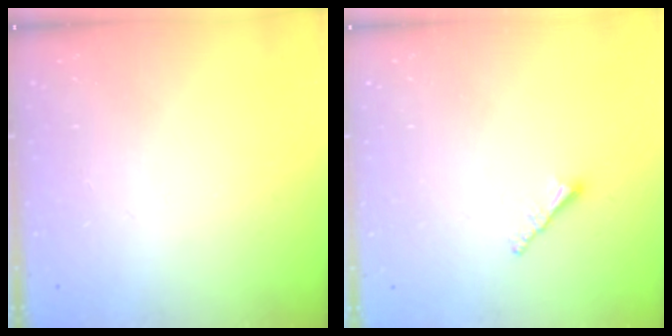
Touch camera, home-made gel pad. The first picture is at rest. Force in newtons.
{"total": 1.9, "press": 1.9, "slide": 0.5}